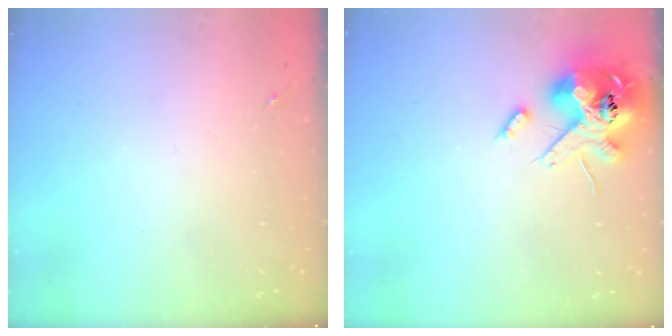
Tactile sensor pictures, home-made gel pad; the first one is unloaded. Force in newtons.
{"total": 14.9, "press": 14.7, "slide": 2.6}